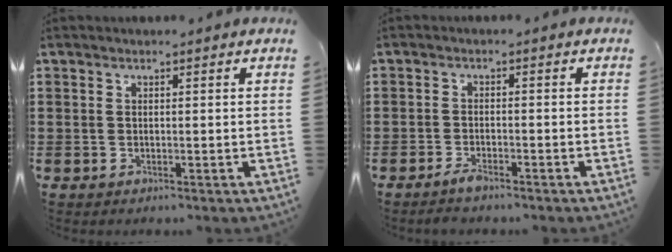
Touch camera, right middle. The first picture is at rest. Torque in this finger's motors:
{"motor_torque": [0.68, 0.41, 0.01, 0.05]}